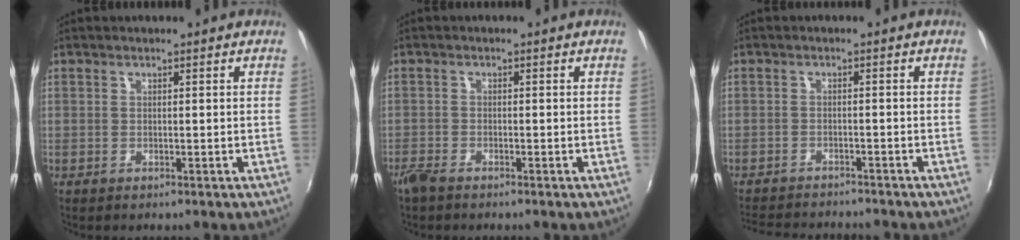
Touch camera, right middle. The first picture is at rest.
{"total": 2.5, "force": [-2.2, 0.7, 1.0], "torque": [-0.030, -0.007, -0.046]}
{"total": 9.5, "force": [-8.8, 1.6, 3.1], "torque": [-0.082, -0.010, -0.138]}